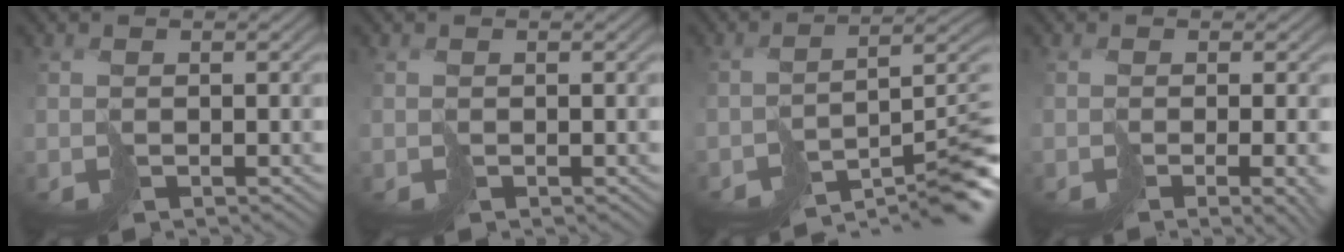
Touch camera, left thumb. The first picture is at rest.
{"total": 0.0}
{"total": 11.0, "force": [-7.6, 2.5, 7.5], "torque": [-0.111, -0.002, -0.114]}
{"total": 5.9, "force": [-1.8, 1.9, 5.2], "torque": [-0.054, -0.012, -0.017]}